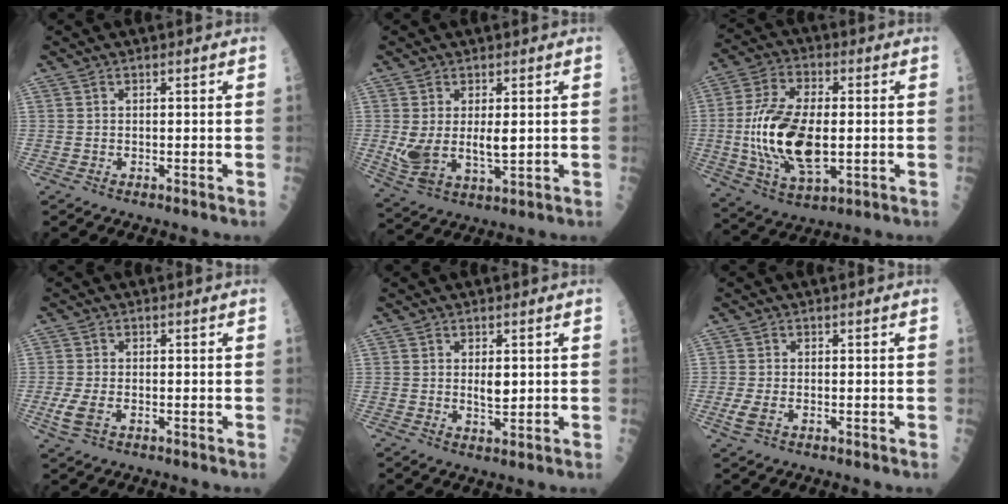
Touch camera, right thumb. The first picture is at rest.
{"total": 8.6, "force": [0.6, 4.3, 7.5], "torque": [-0.142, -0.014, 0.026]}
{"total": 18.4, "force": [-1.3, 8.9, 16.0], "torque": [-0.315, -0.006, -0.017]}
{"total": 4.1, "force": [-1.1, 2.3, 3.2], "torque": [-0.078, -0.003, -0.021]}
{"total": 2.9, "force": [0.6, 1.3, 2.6], "torque": [-0.037, -0.008, 0.012]}
{"total": 2.8, "force": [-0.8, 1.5, 2.3], "torque": [-0.056, -0.003, -0.018]}